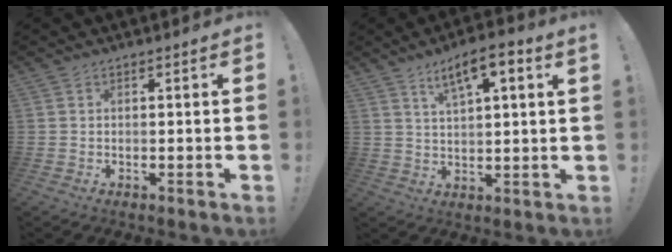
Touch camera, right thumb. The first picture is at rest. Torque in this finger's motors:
{"motor_torque": [0.52, 0.58, 0.12, 0.14, 0.03]}